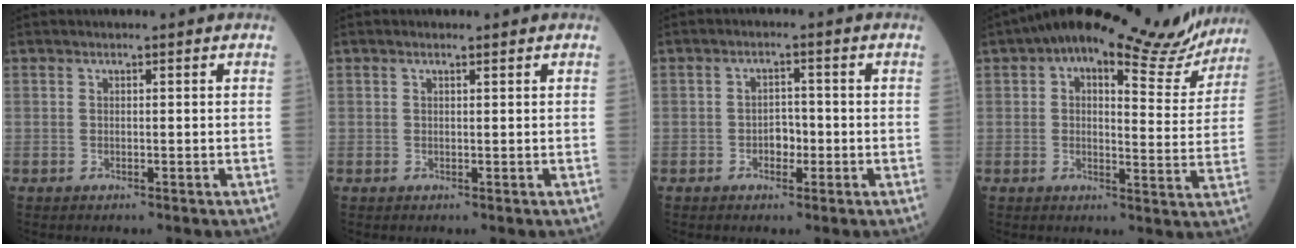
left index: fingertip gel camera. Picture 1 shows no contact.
{"total": 0.6, "force": [0.4, 0.1, 0.4], "torque": [-0.012, 0.004, 0.008]}
{"total": 2.7, "force": [-0.9, 1.7, 1.9], "torque": [-0.026, 0.007, -0.017]}
{"total": 18.1, "force": [14.9, 5.4, 8.6], "torque": [-0.105, 0.006, 0.174]}